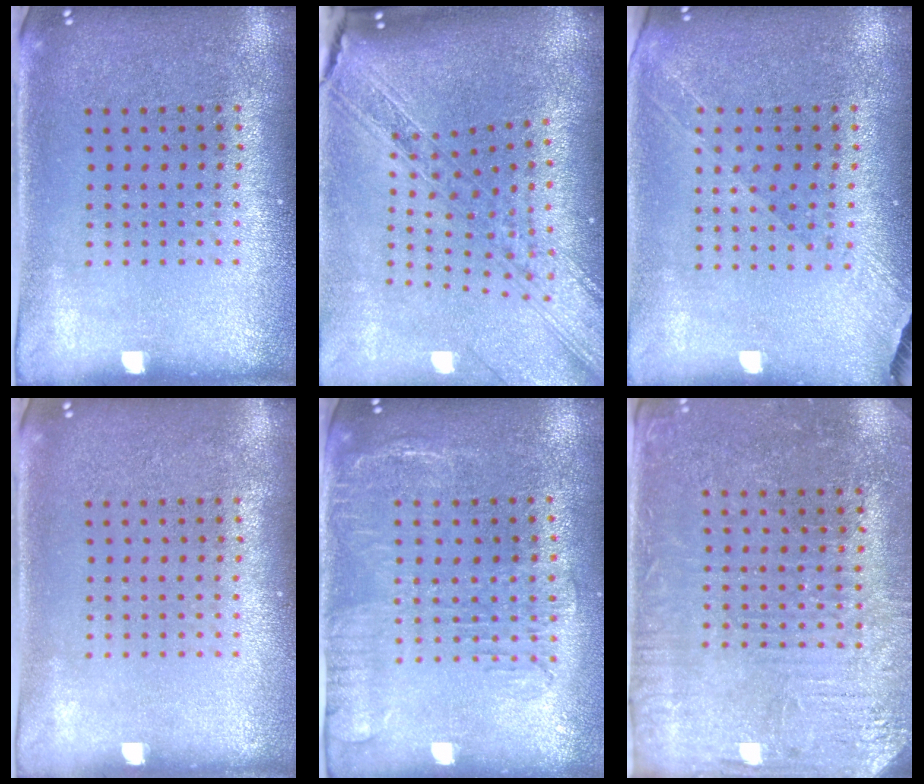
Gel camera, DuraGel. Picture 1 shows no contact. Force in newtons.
{"total": 2.6, "press": 2.2, "slide": 1.5}
{"total": 1.3, "press": 1.2, "slide": 0.5}
{"total": 0.0}
{"total": 1.9, "press": 1.5, "slide": 1.2}
{"total": 3.1, "press": 3.0, "slide": 0.9}